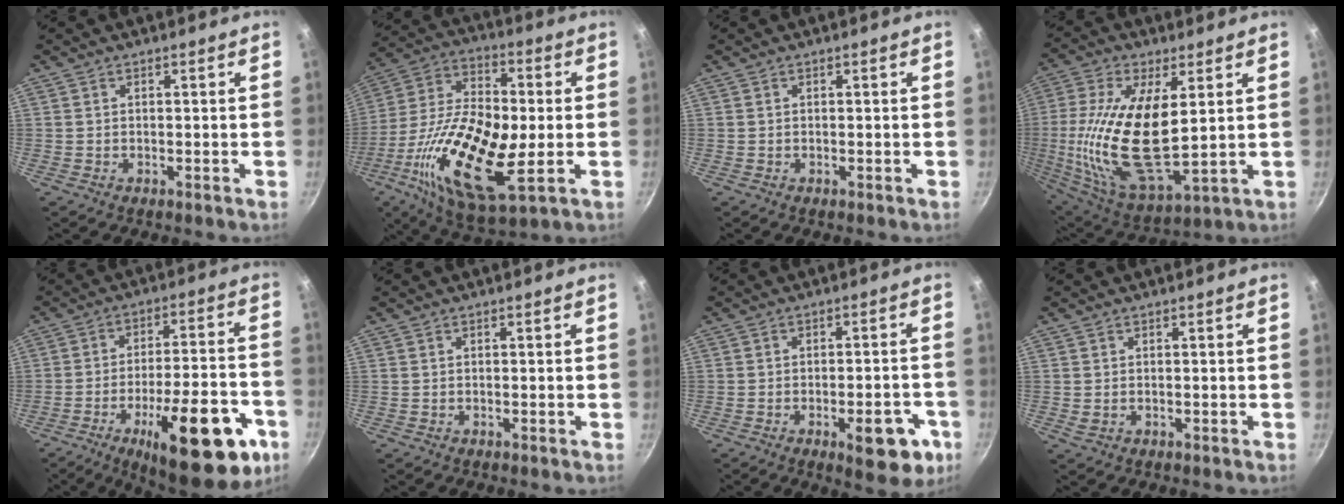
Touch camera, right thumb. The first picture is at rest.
{"total": 23.2, "force": [-3.6, 10.4, 20.4], "torque": [-0.389, 0.007, -0.073]}
{"total": 0.0}
{"total": 21.8, "force": [2.0, 8.7, 19.9], "torque": [-0.410, -0.027, 0.041]}
{"total": 23.4, "force": [-10.5, 8.2, 19.2], "torque": [-0.229, 0.040, -0.141]}
{"total": 0.0}
{"total": 10.5, "force": [-4.2, 4.3, 8.5], "torque": [-0.072, 0.020, -0.048]}
{"total": 1.0, "force": [0.2, 0.7, 0.6], "torque": [-0.010, -0.002, 0.005]}